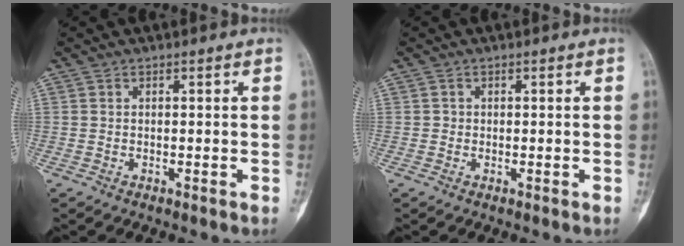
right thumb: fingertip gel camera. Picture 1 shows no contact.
{"total": 0.6, "force": [0.0, 0.6, 0.1], "torque": [0.001, 0.003, -0.001]}